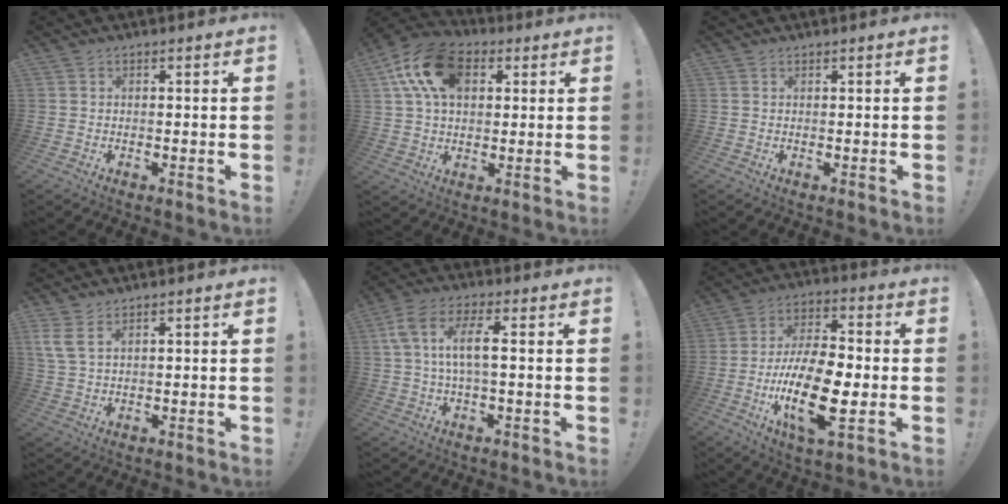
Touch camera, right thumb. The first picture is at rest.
{"total": 17.3, "force": [6.0, 11.4, 11.5], "torque": [-0.199, -0.005, 0.110]}
{"total": 0.0}
{"total": 4.7, "force": [2.7, 1.4, 3.6], "torque": [-0.073, -0.008, 0.054]}
{"total": 9.5, "force": [1.1, 3.0, 9.0], "torque": [-0.187, 0.000, 0.017]}
{"total": 18.7, "force": [-5.4, 7.5, 16.3], "torque": [-0.317, 0.013, -0.088]}